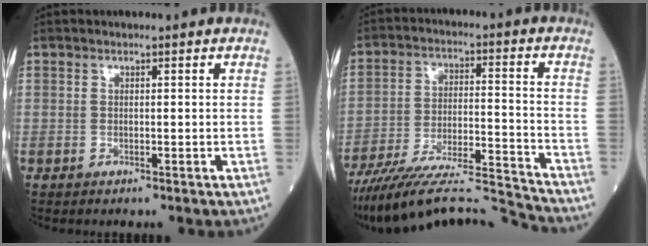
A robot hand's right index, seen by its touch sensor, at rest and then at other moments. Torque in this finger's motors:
{"motor_torque": [-0.49, -0.48, -0.48, 0.04]}